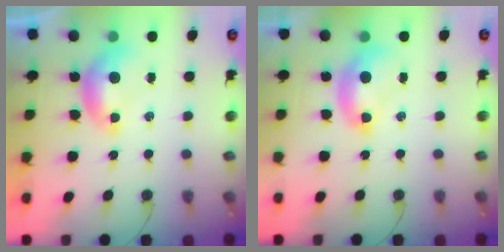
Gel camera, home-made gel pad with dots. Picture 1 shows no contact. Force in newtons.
{"total": 2.5, "press": 2.5, "slide": 0.1}